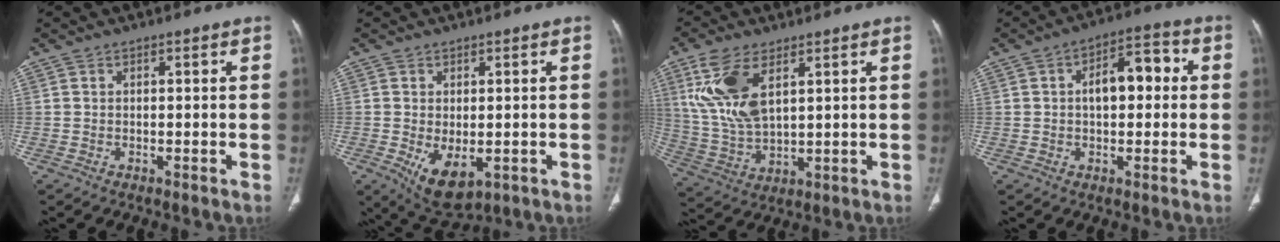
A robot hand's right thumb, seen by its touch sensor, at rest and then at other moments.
{"total": 7.9, "force": [-1.9, 4.4, 6.2], "torque": [-0.096, -0.013, -0.012]}
{"total": 12.7, "force": [5.2, 6.1, 9.8], "torque": [-0.205, -0.017, 0.114]}
{"total": 9.4, "force": [1.0, 5.2, 7.8], "torque": [-0.097, 0.029, 0.010]}